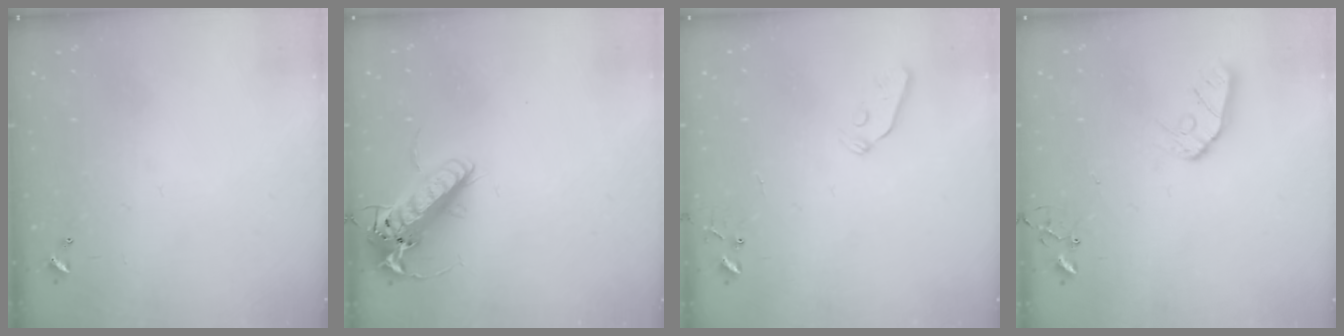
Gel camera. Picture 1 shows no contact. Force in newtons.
{"total": 16.7, "press": 16.4, "slide": 3.1}
{"total": 3.7, "press": 3.6, "slide": 0.7}
{"total": 9.0, "press": 8.9, "slide": 0.8}